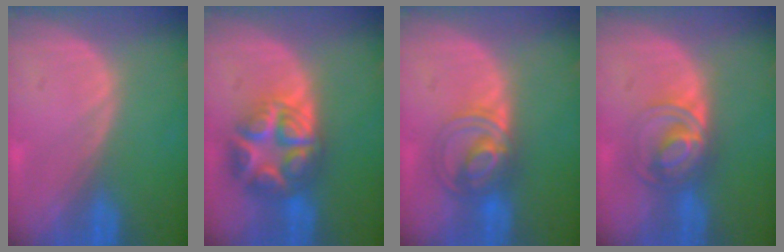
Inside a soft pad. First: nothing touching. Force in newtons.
{"total": 8.8, "press": 8.8, "slide": 0.6}
{"total": 6.1, "press": 6.0, "slide": 1.1}
{"total": 6.6, "press": 5.8, "slide": 3.2}